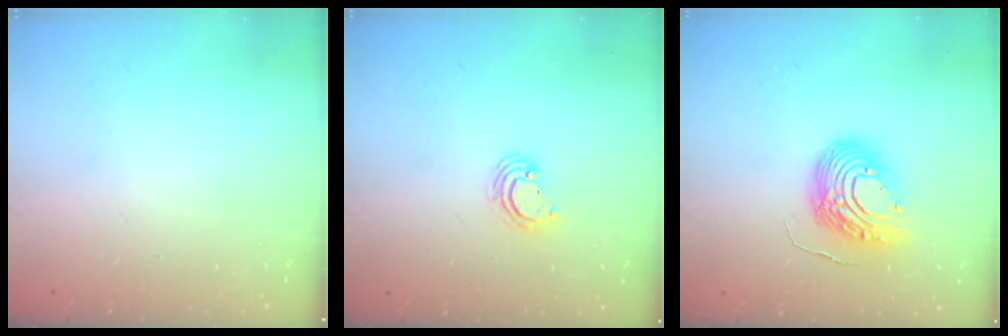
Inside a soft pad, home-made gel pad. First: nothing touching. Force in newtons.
{"total": 3.5, "press": 3.5, "slide": 0.3}
{"total": 12.2, "press": 12.0, "slide": 2.4}